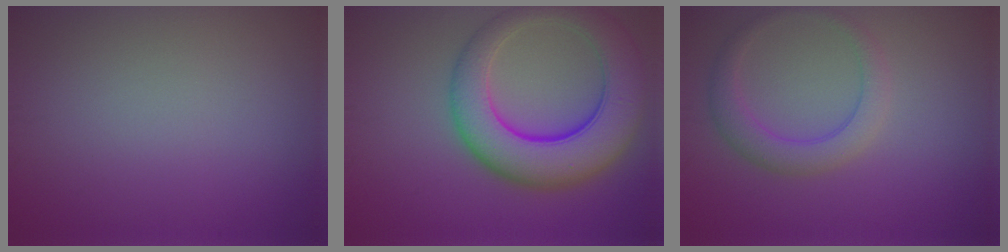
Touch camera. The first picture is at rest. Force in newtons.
{"total": 9.2, "press": 9.2, "slide": 0.6}
{"total": 3.1, "press": 3.1, "slide": 0.2}